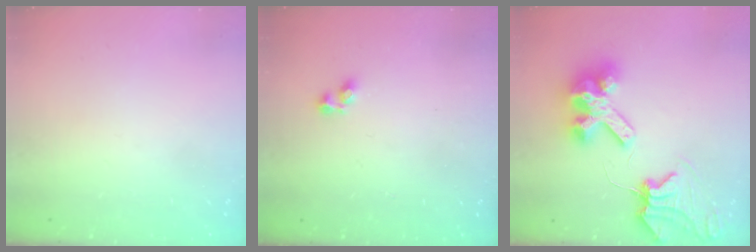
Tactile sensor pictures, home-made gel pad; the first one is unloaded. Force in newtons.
{"total": 1.9, "press": 1.9, "slide": 0.3}
{"total": 11.3, "press": 11.2, "slide": 1.3}